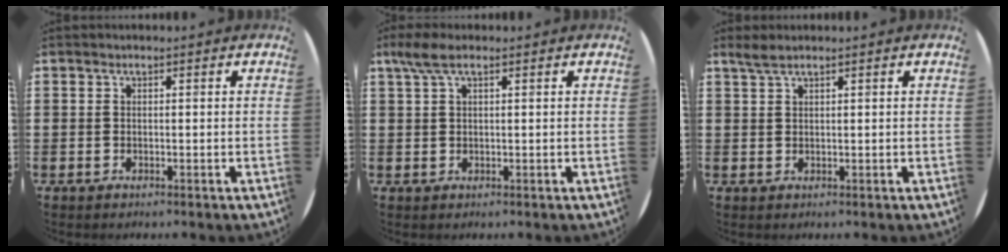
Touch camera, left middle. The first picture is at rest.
{"total": 2.8, "force": [1.7, 0.7, 2.1], "torque": [-0.046, 0.005, 0.030]}
{"total": 1.6, "force": [1.4, 0.2, 0.8], "torque": [-0.018, 0.002, 0.025]}